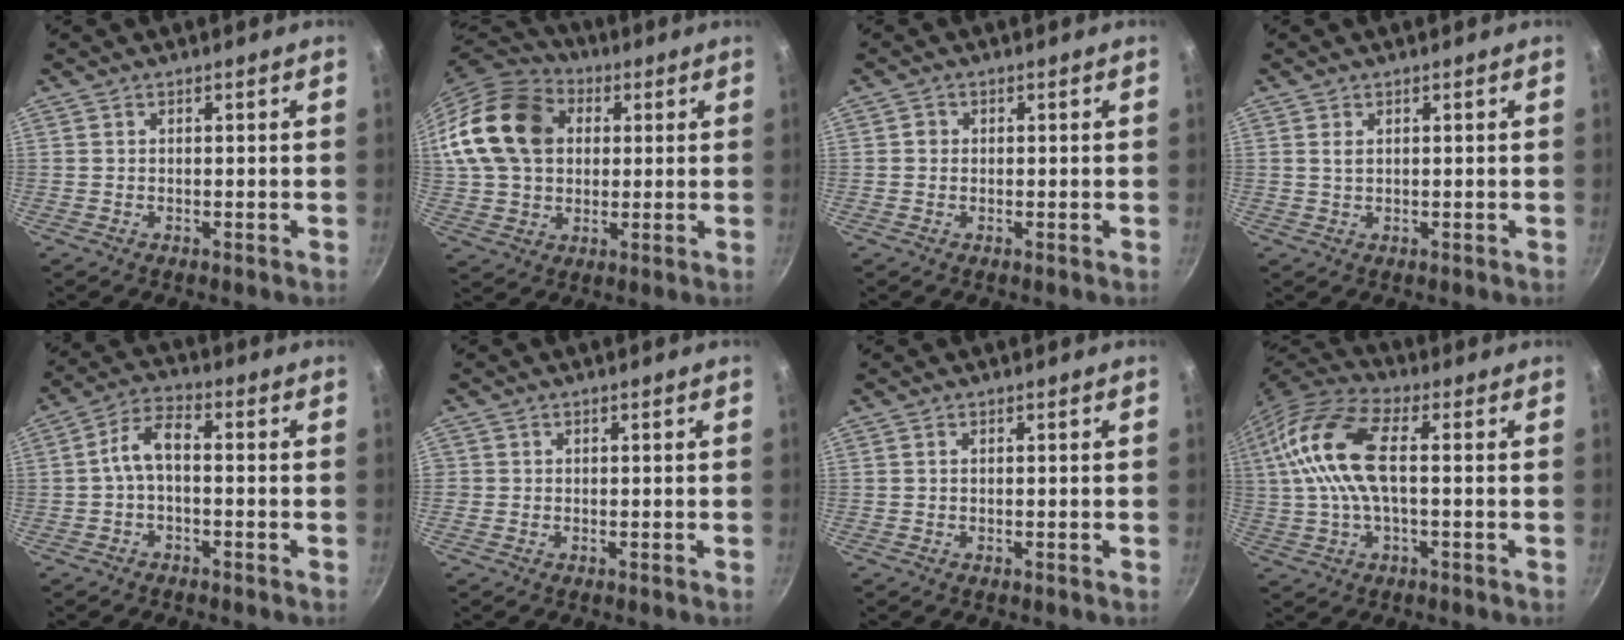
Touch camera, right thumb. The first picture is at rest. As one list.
[{"total": 18.8, "force": [4.1, 14.2, 11.7], "torque": [-0.203, 0.018, 0.068]}, {"total": 1.2, "force": [0.0, 1.1, 0.3], "torque": [-0.001, 0.003, -0.003]}, {"total": 1.3, "force": [0.4, 0.7, 1.0], "torque": [-0.020, -0.002, 0.008]}, {"total": 5.7, "force": [-1.1, 2.8, 4.8], "torque": [-0.095, 0.032, -0.029]}, {"total": 0.8, "force": [-0.1, 0.8, 0.1], "torque": [0.002, 0.002, -0.005]}, {"total": 0.0}, {"total": 14.8, "force": [1.5, 6.5, 13.2], "torque": [-0.273, 0.021, 0.014]}]